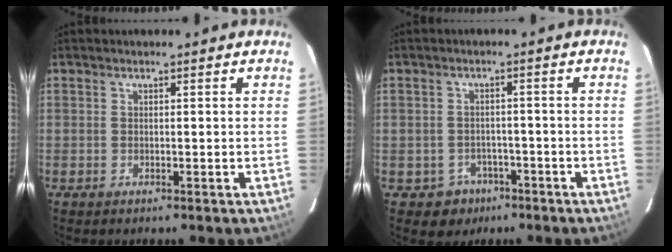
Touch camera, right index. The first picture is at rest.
{"total": 4.9, "force": [-2.6, 4.2, 0.3], "torque": [-0.019, 0.021, -0.027]}